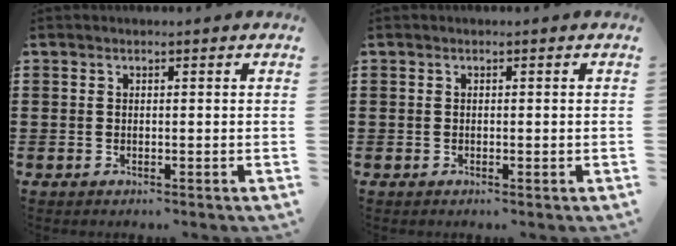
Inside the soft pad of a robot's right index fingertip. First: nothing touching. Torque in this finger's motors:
{"motor_torque": [0.10, 0.06, 0.00, 0.00]}